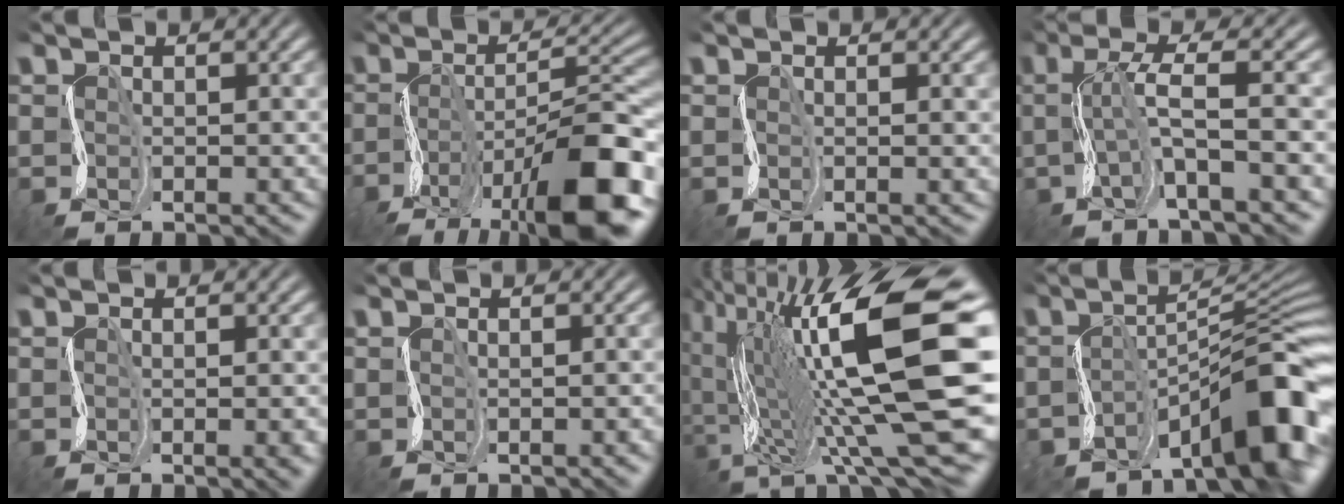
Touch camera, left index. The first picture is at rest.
{"total": 12.2, "force": [-6.4, 4.4, 9.4], "torque": [-0.141, 0.008, -0.109]}
{"total": 0.9, "force": [0.5, 0.4, 0.7], "torque": [0.002, 0.006, 0.008]}
{"total": 4.6, "force": [0.2, 0.7, 4.6], "torque": [-0.073, 0.014, -0.003]}
{"total": 2.6, "force": [0.0, 1.0, 2.4], "torque": [-0.017, 0.002, 0.004]}
{"total": 1.7, "force": [0.2, 0.8, 1.5], "torque": [-0.001, 0.007, 0.002]}
{"total": 17.0, "force": [1.4, 5.5, 16.0], "torque": [-0.289, 0.030, 0.024]}
{"total": 9.0, "force": [-5.1, 2.6, 7.0], "torque": [-0.068, 0.021, -0.088]}